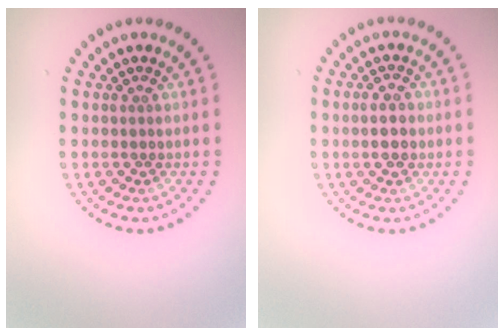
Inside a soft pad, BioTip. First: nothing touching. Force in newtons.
{"total": 2.2, "press": 2.2, "slide": 0.1}